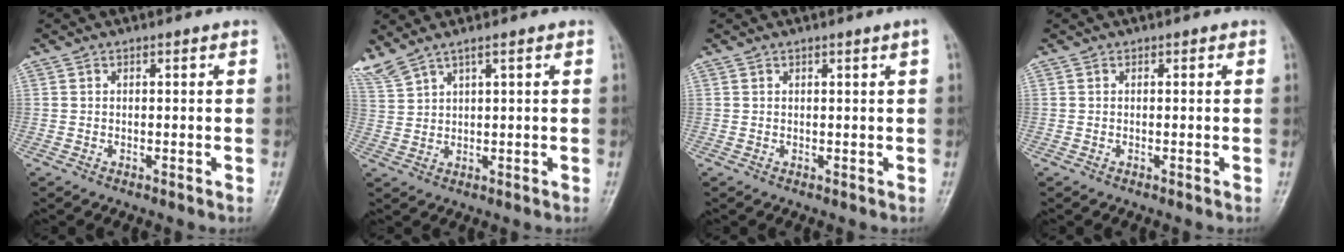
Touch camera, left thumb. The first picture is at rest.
{"total": 5.2, "force": [4.2, 0.5, 3.1], "torque": [-0.083, 0.000, 0.098]}
{"total": 1.4, "force": [0.7, -0.4, 1.2], "torque": [-0.022, -0.004, 0.014]}
{"total": 0.0}